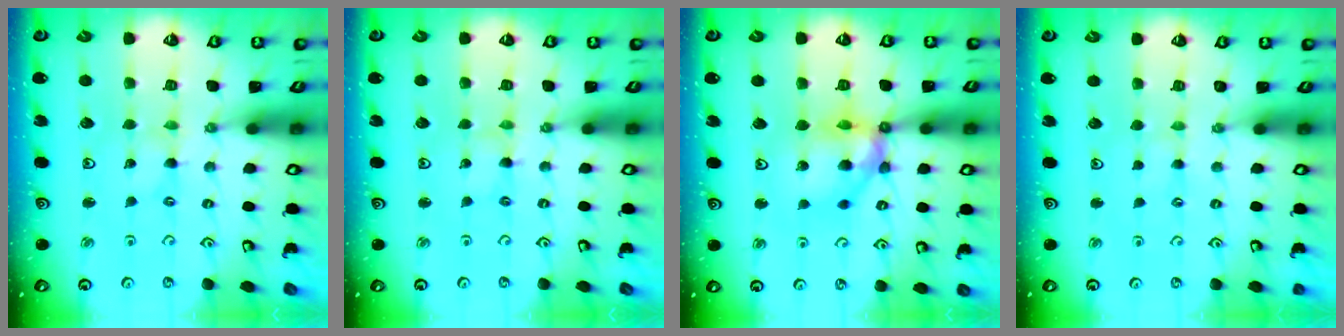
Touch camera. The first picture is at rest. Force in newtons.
{"total": 0.0}
{"total": 13.0, "press": 12.9, "slide": 1.9}
{"total": 0.0}